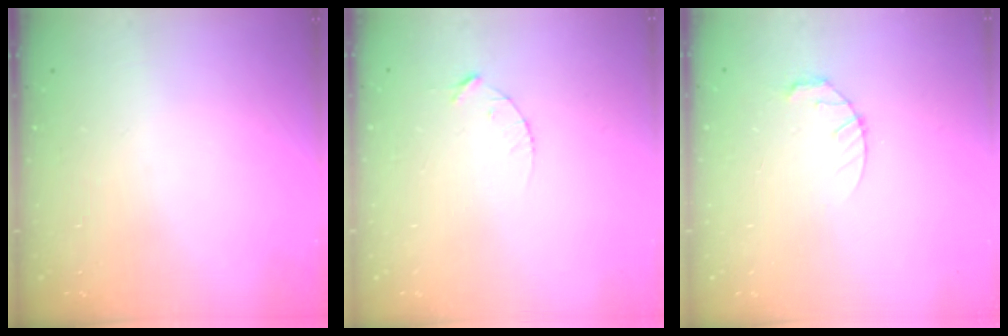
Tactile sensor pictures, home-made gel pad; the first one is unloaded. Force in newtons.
{"total": 3.1, "press": 3.1, "slide": 0.4}
{"total": 3.1, "press": 3.1, "slide": 0.4}